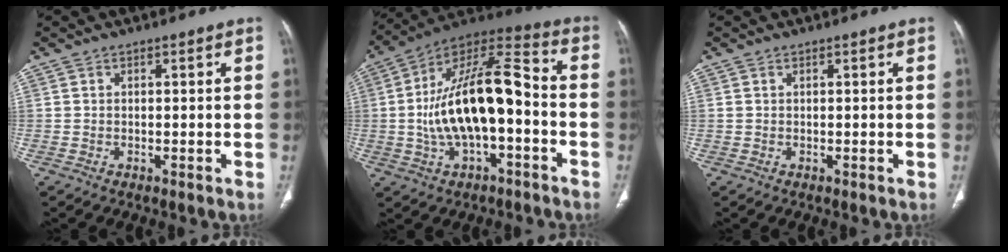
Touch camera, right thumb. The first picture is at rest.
{"total": 20.3, "force": [-2.5, 8.8, 18.0], "torque": [-0.320, 0.051, -0.043]}
{"total": 0.0}